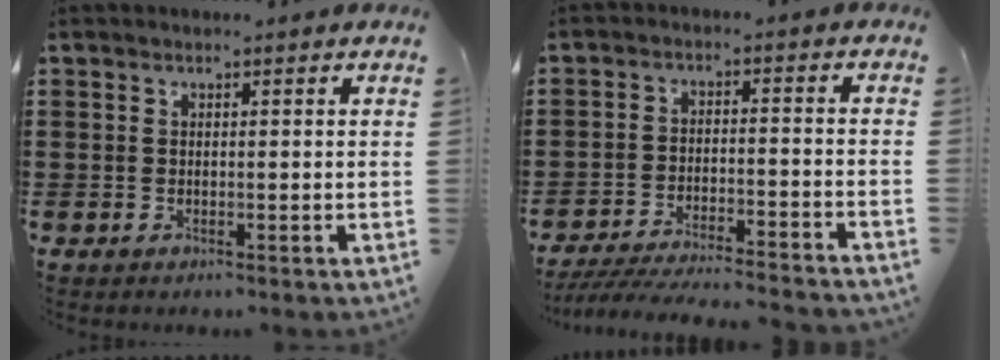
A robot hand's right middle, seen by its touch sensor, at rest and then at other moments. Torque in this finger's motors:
{"motor_torque": [0.23, -0.03, 0.15, 0.13]}